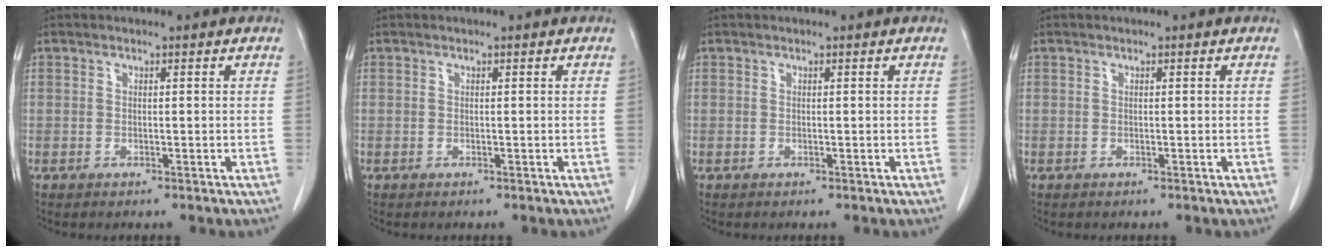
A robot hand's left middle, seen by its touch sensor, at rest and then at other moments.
{"total": 0.0}
{"total": 0.0}
{"total": 0.0}